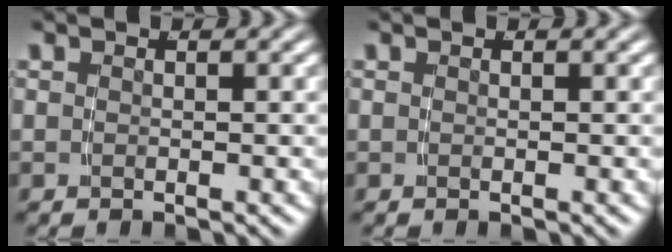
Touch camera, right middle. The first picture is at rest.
{"total": 0.0}